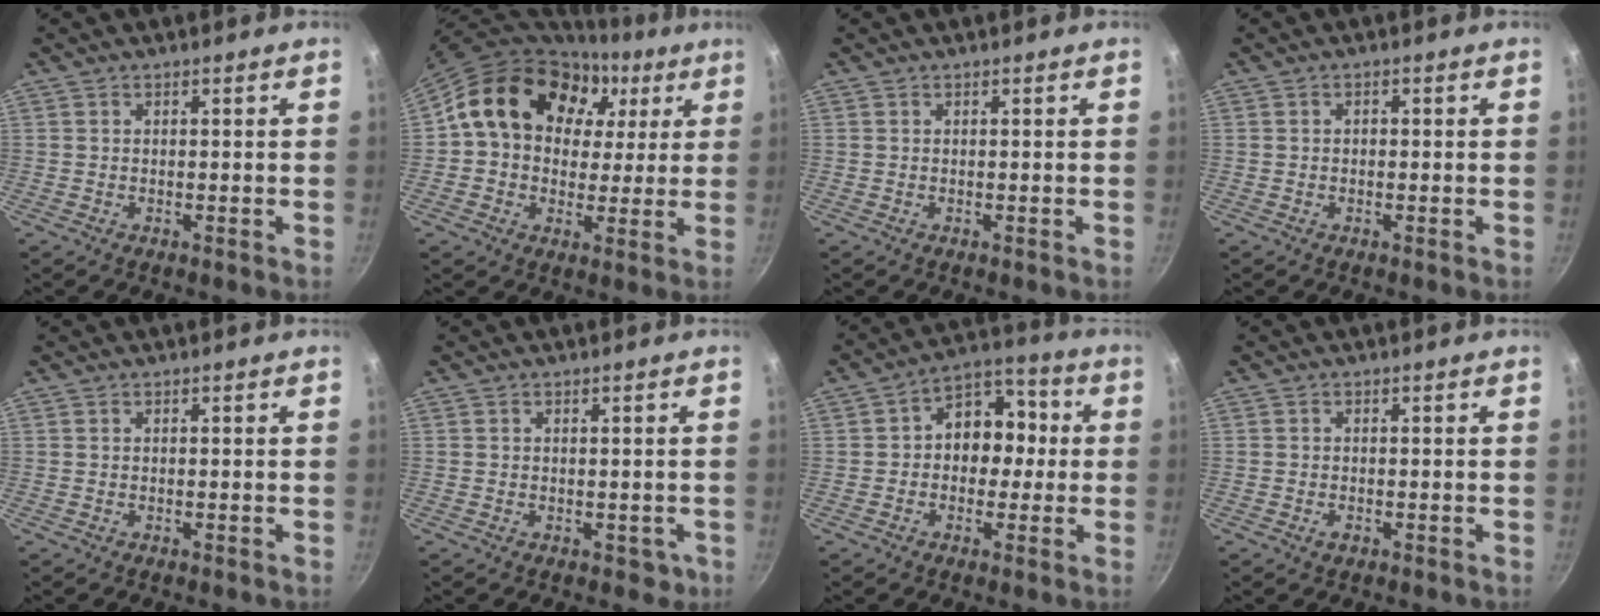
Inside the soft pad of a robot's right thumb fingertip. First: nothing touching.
{"total": 20.4, "force": [6.4, 15.8, 11.3], "torque": [-0.169, 0.027, 0.098]}
{"total": 0.0}
{"total": 0.9, "force": [0.0, 0.7, 0.6], "torque": [-0.008, 0.006, -0.002]}
{"total": 0.0}
{"total": 2.5, "force": [-0.6, 2.1, 1.3], "torque": [-0.008, 0.007, 0.000]}
{"total": 11.2, "force": [0.2, 8.7, 7.1], "torque": [-0.039, 0.035, -0.015]}
{"total": 1.3, "force": [-0.6, 0.9, 0.7], "torque": [-0.012, 0.000, -0.012]}